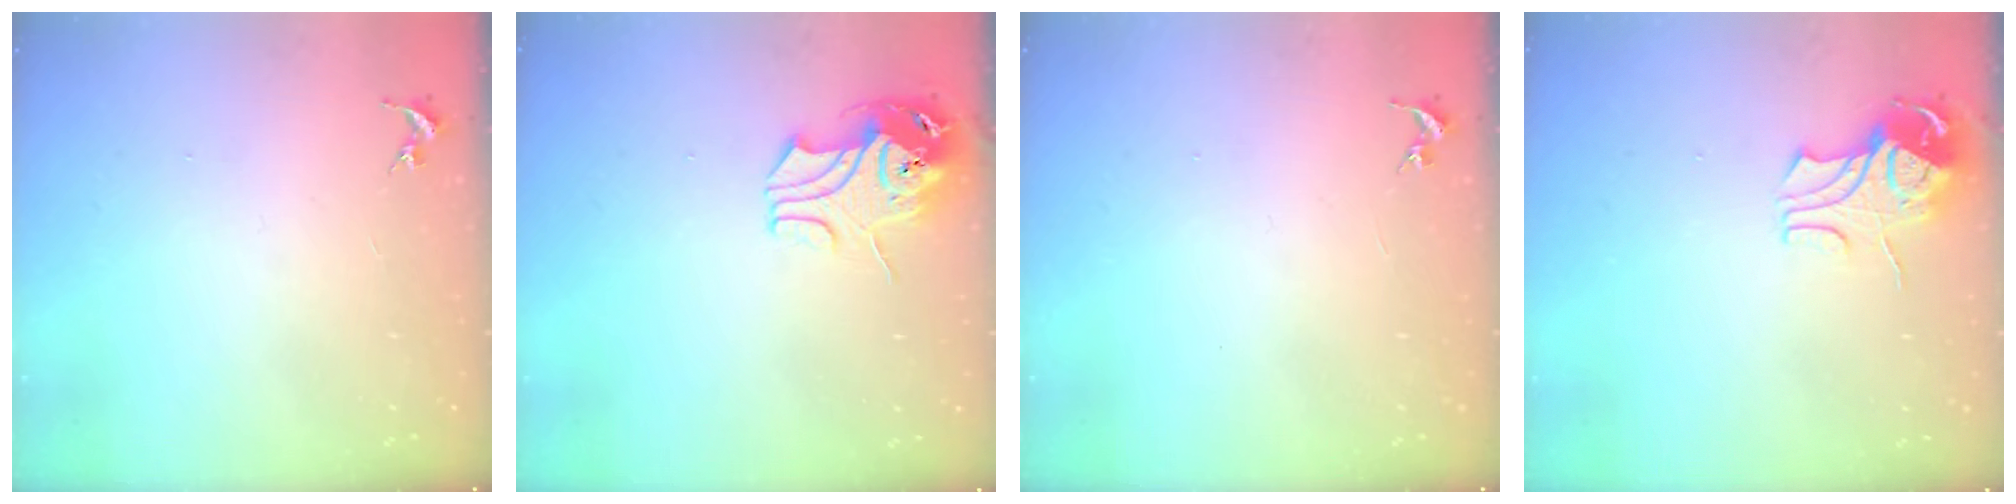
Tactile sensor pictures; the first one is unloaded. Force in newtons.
{"total": 9.9, "press": 9.8, "slide": 1.4}
{"total": 0.0}
{"total": 8.7, "press": 8.6, "slide": 1.1}